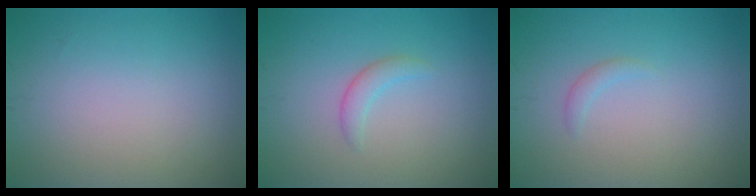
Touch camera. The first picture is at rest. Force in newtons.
{"total": 1.4, "press": 1.4, "slide": 0.2}
{"total": 0.8, "press": 0.8, "slide": 0.1}